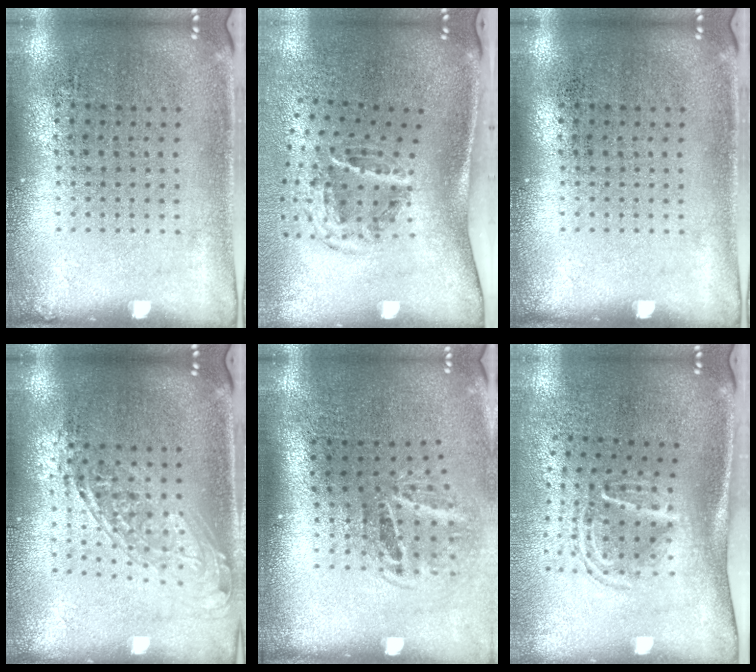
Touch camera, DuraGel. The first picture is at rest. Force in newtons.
{"total": 2.2, "press": 1.2, "slide": 1.8}
{"total": 0.0}
{"total": 1.7, "press": 1.4, "slide": 1.0}
{"total": 1.8, "press": 1.2, "slide": 1.3}
{"total": 1.7, "press": 1.1, "slide": 1.2}